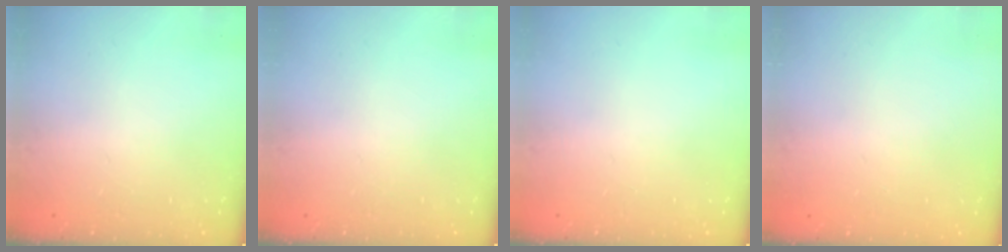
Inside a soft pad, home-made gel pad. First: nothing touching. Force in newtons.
{"total": 0.0}
{"total": 0.0}
{"total": 0.0}